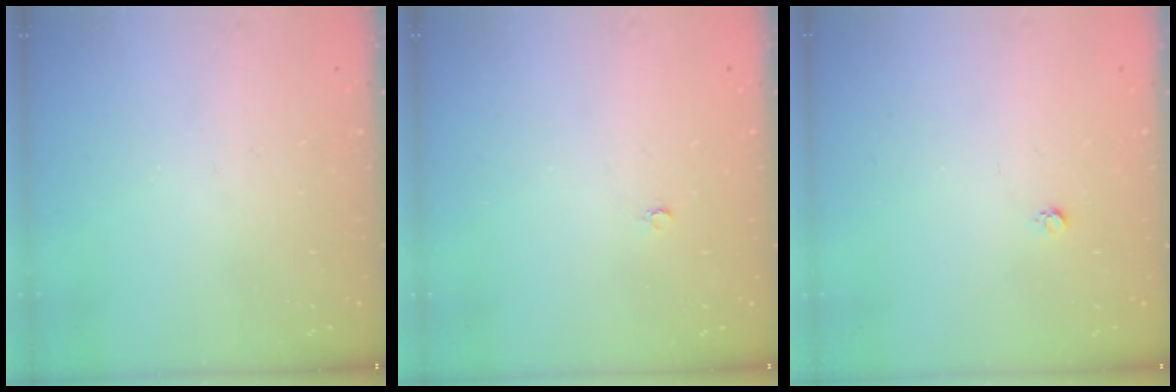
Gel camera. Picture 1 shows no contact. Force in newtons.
{"total": 2.0, "press": 2.0, "slide": 0.4}
{"total": 2.7, "press": 2.7, "slide": 0.3}